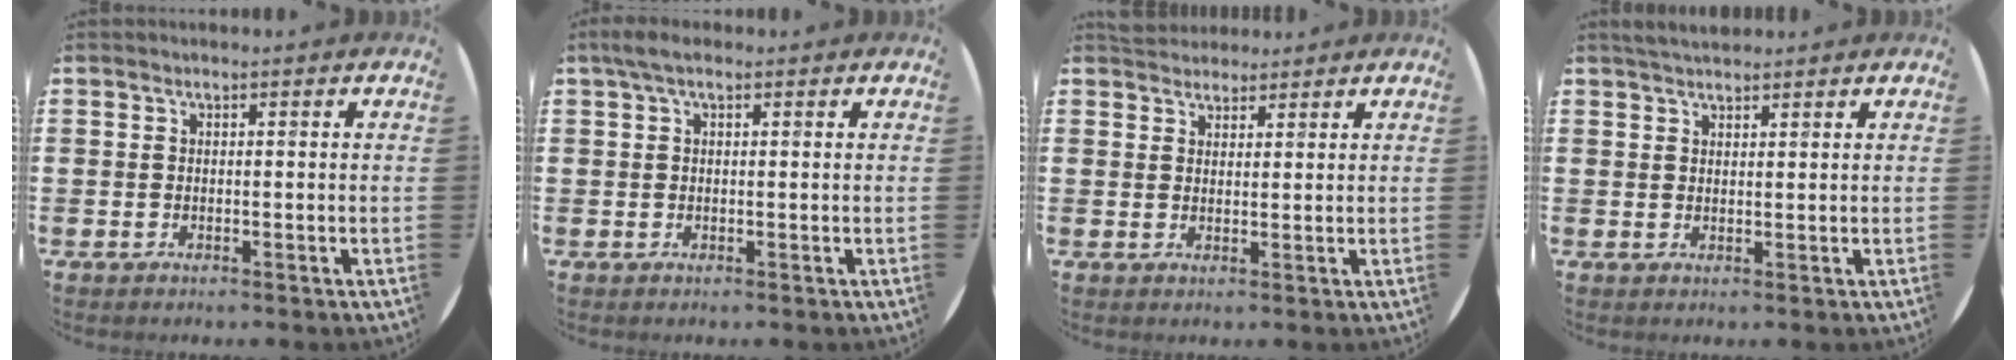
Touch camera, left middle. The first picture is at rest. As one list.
[{"total": 1.9, "force": [1.0, 0.7, 1.4], "torque": [-0.029, 0.009, 0.016]}, {"total": 2.8, "force": [2.6, 0.9, -0.2], "torque": [-0.001, 0.000, 0.052]}, {"total": 2.3, "force": [2.2, 0.5, 0.5], "torque": [-0.012, 0.002, 0.042]}]